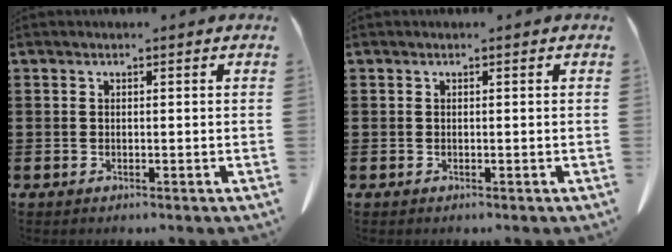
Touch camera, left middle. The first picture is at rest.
{"total": 0.0}